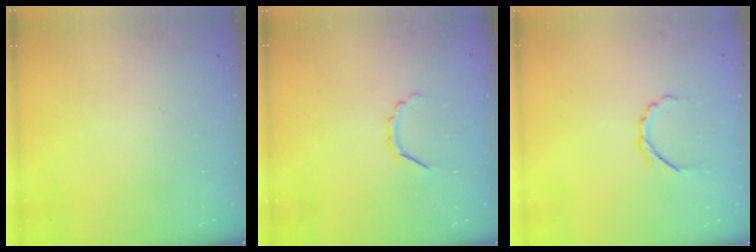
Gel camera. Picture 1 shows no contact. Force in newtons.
{"total": 3.7, "press": 3.6, "slide": 0.6}
{"total": 5.3, "press": 5.1, "slide": 1.6}